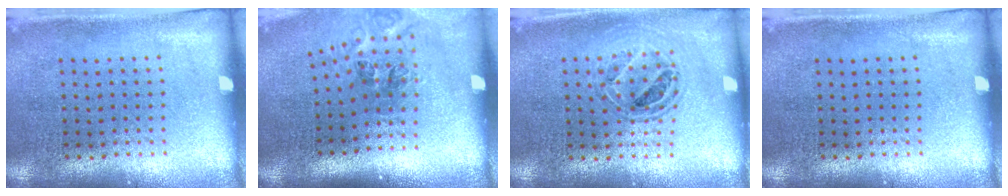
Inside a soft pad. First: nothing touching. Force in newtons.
{"total": 1.5, "press": 1.0, "slide": 1.0}
{"total": 0.8, "press": 0.8, "slide": 0.1}
{"total": 0.0}